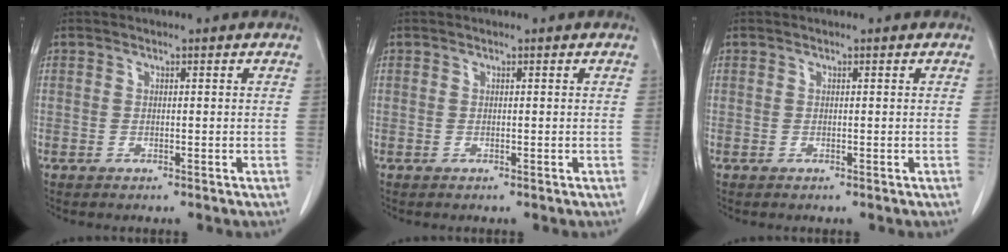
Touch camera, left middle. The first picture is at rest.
{"total": 0.0}
{"total": 0.0}